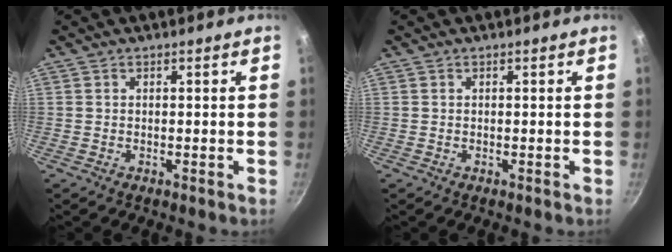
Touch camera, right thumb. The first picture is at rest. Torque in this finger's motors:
{"motor_torque": [-0.14, 0.15, -0.11, 0.11, 0.00]}